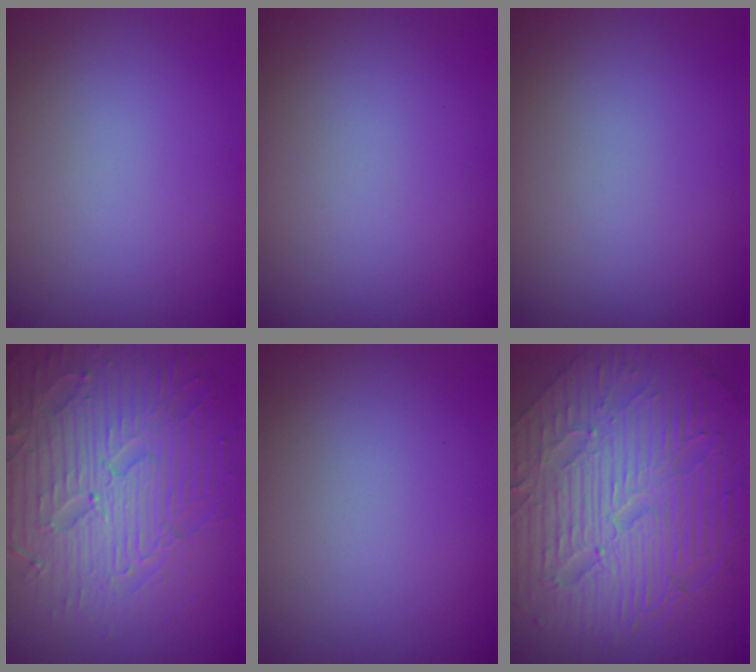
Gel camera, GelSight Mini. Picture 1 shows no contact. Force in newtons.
{"total": 0.0}
{"total": 0.0}
{"total": 8.0, "press": 6.1, "slide": 5.2}
{"total": 0.0}
{"total": 10.9, "press": 7.4, "slide": 8.1}